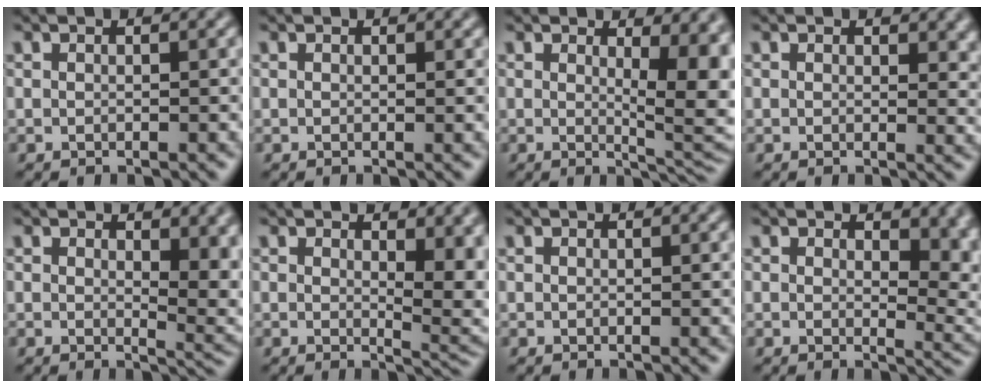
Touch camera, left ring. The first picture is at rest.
{"total": 0.0}
{"total": 8.1, "force": [1.5, 2.9, 7.4], "torque": [-0.075, -0.009, 0.028]}
{"total": 2.5, "force": [0.8, 1.5, 1.8], "torque": [-0.016, -0.004, 0.007]}
{"total": 6.1, "force": [1.2, 2.8, 5.2], "torque": [-0.061, -0.012, 0.025]}
{"total": 6.6, "force": [1.1, 2.8, 5.9], "torque": [-0.069, -0.013, 0.025]}
{"total": 0.0}
{"total": 5.3, "force": [1.7, 2.9, 4.1], "torque": [-0.039, -0.011, 0.026]}